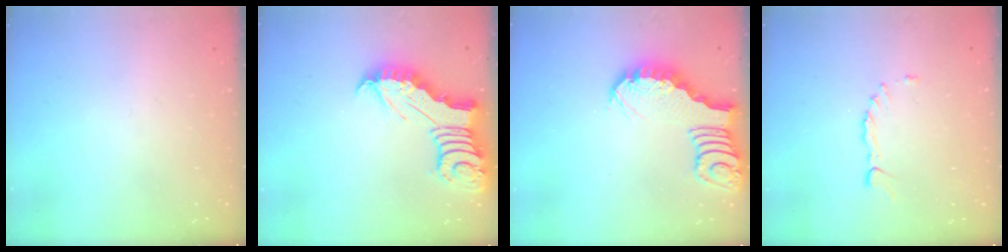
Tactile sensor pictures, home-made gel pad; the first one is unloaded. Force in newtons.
{"total": 6.4, "press": 6.4, "slide": 0.7}
{"total": 2.9, "press": 2.8, "slide": 0.4}
{"total": 2.2, "press": 2.2, "slide": 0.3}